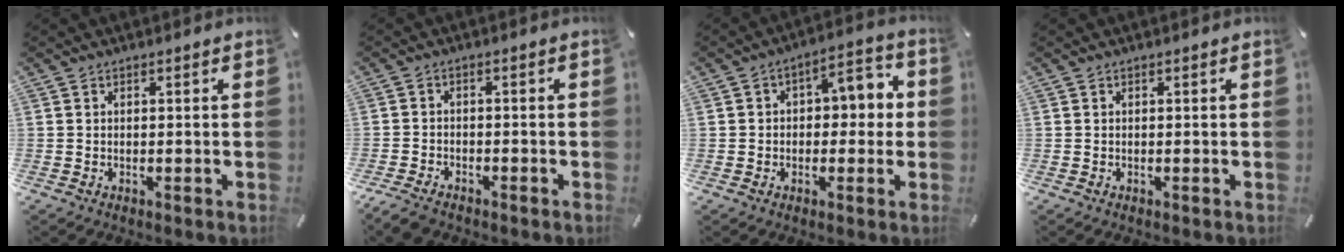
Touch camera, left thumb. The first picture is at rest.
{"total": 3.2, "force": [-2.7, 1.4, 1.2], "torque": [-0.040, 0.007, -0.056]}
{"total": 6.9, "force": [0.0, 5.2, 4.6], "torque": [-0.051, 0.001, -0.011]}
{"total": 0.0}